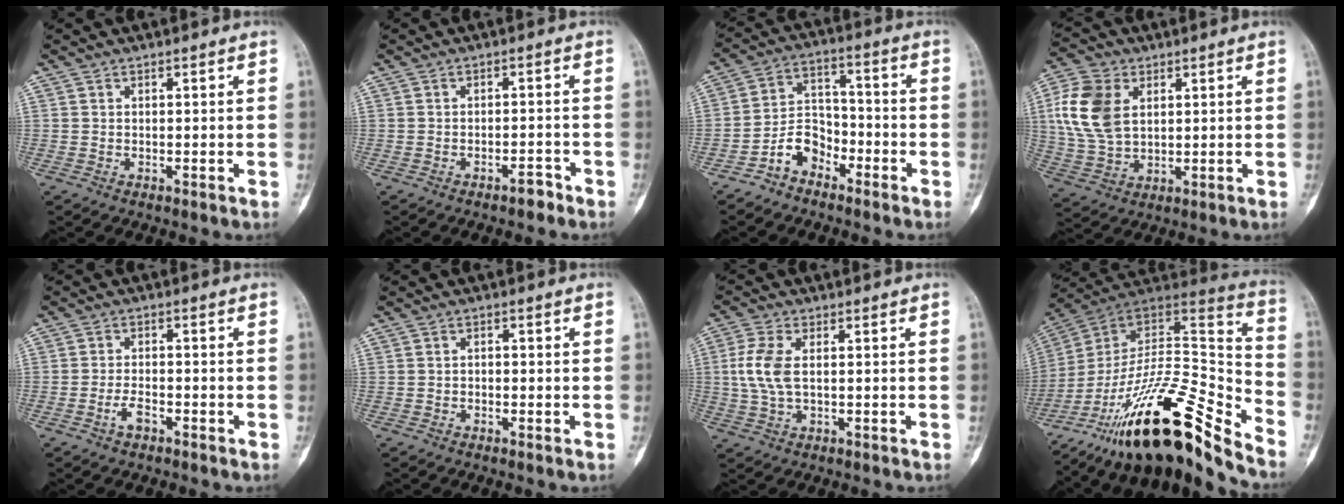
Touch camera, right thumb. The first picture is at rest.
{"total": 2.0, "force": [-1.7, 0.6, 0.8], "torque": [-0.013, 0.017, -0.028]}
{"total": 7.4, "force": [-4.8, 4.9, 2.8], "torque": [-0.036, 0.056, -0.099]}
{"total": 12.4, "force": [3.2, 8.3, 8.6], "torque": [-0.172, -0.001, 0.064]}
{"total": 2.7, "force": [-1.8, 1.3, 1.6], "torque": [-0.036, 0.016, -0.036]}
{"total": 0.9, "force": [-0.4, 0.7, 0.5], "torque": [-0.004, 0.004, -0.011]}
{"total": 6.8, "force": [0.5, 3.5, 5.8], "torque": [-0.143, 0.008, 0.008]}
{"total": 27.3, "force": [-19.9, 6.0, 17.7], "torque": [-0.247, 0.103, -0.334]}